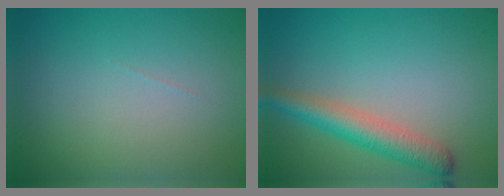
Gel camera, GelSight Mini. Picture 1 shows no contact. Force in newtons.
{"total": 3.8, "press": 3.8, "slide": 0.1}